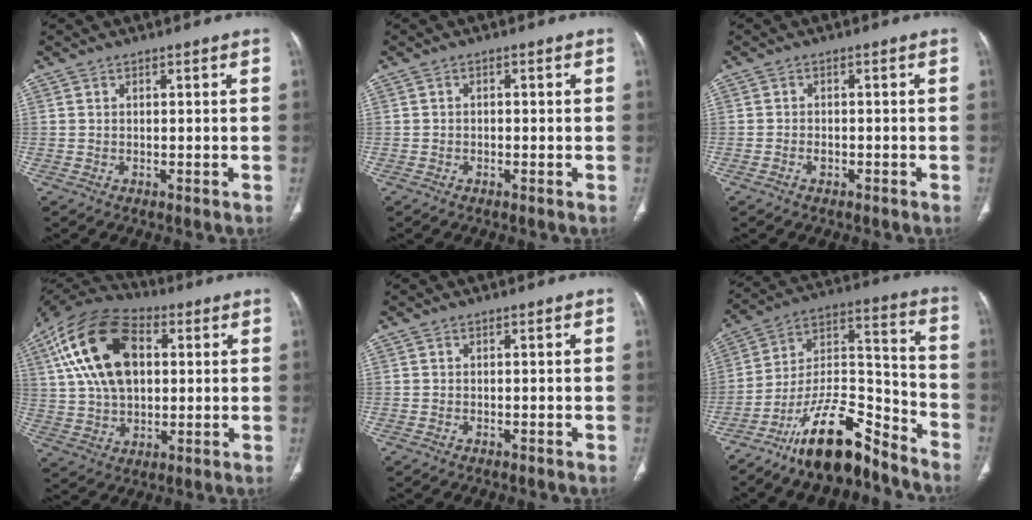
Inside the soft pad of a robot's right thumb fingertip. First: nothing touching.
{"total": 0.8, "force": [-0.3, 0.6, 0.4], "torque": [-0.002, 0.003, -0.007]}
{"total": 1.4, "force": [-0.8, 0.9, 0.7], "torque": [-0.015, 0.007, -0.014]}
{"total": 19.9, "force": [5.0, 12.1, 15.0], "torque": [-0.268, 0.011, 0.083]}
{"total": 0.0}
{"total": 17.3, "force": [-13.3, 5.6, 9.5], "torque": [-0.141, 0.108, -0.233]}